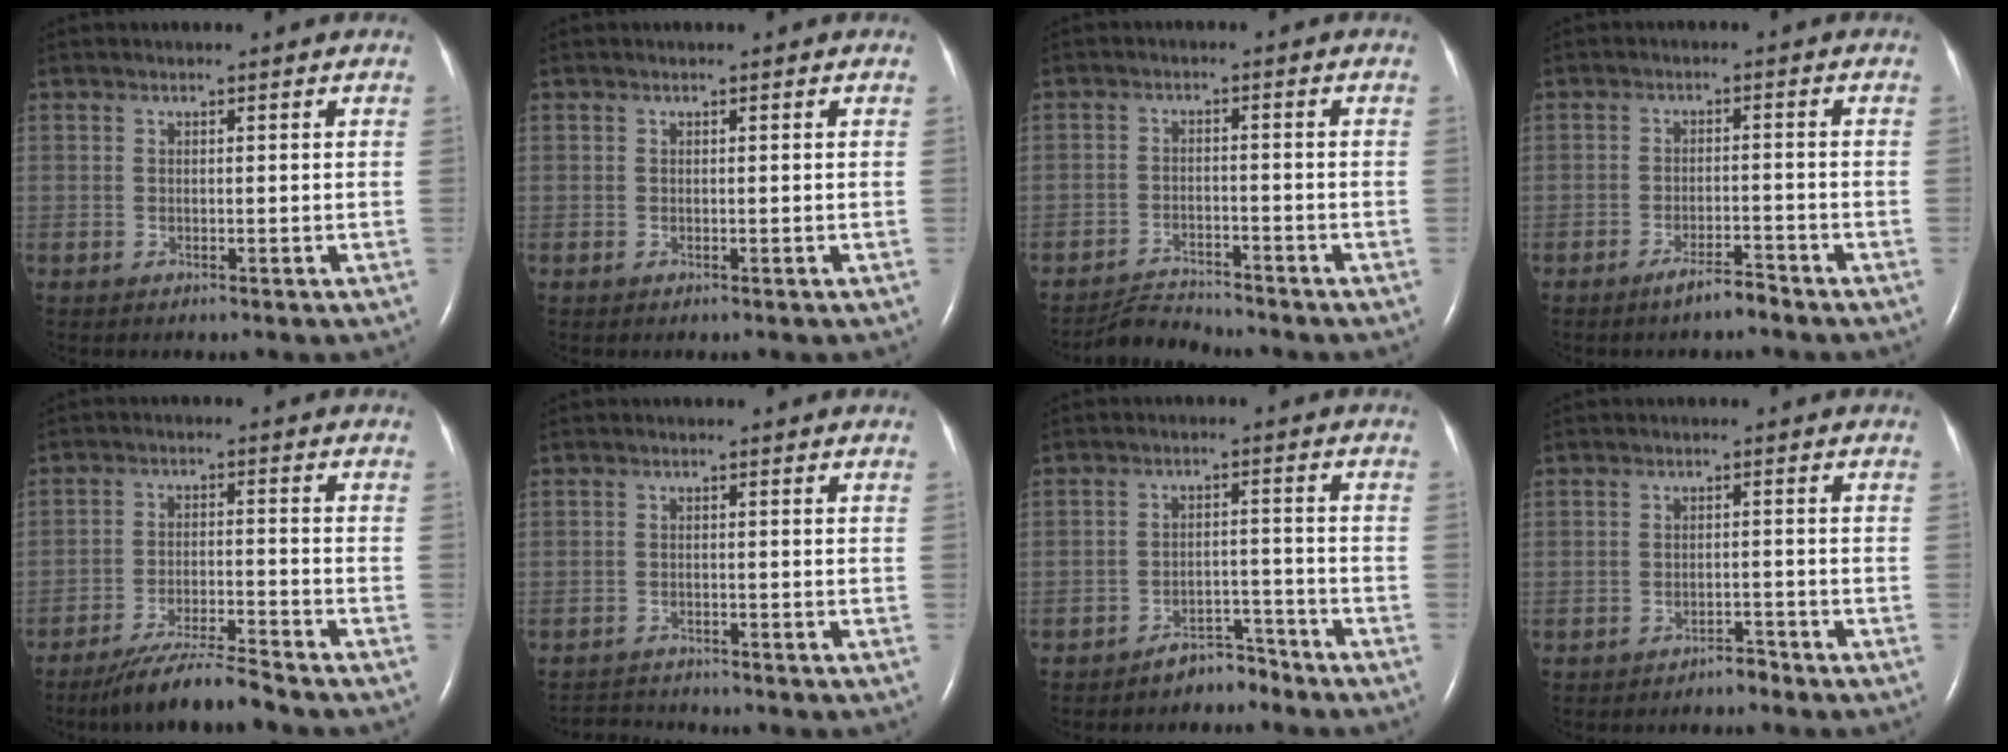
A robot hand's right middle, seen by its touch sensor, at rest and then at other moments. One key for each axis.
{"total": 0.0}
{"total": 4.1, "fx": -4.1, "fy": -0.4, "fz": -0.5, "tx": 0.000, "ty": -0.015, "tz": -0.070}
{"total": 3.3, "fx": -2.9, "fy": 0.1, "fz": 1.7, "tx": -0.037, "ty": -0.005, "tz": -0.051}
{"total": 7.4, "fx": -6.6, "fy": -0.9, "fz": 3.3, "tx": -0.062, "ty": -0.024, "tz": -0.121}
{"total": 2.9, "fx": -2.9, "fy": -0.3, "fz": -0.5, "tx": 0.007, "ty": -0.019, "tz": -0.047}
{"total": 3.7, "fx": -3.5, "fy": 1.1, "fz": 0.4, "tx": -0.006, "ty": -0.002, "tz": -0.057}
{"total": 1.6, "fx": -1.6, "fy": 0.3, "fz": 0.1, "tx": -0.004, "ty": -0.003, "tz": -0.022}